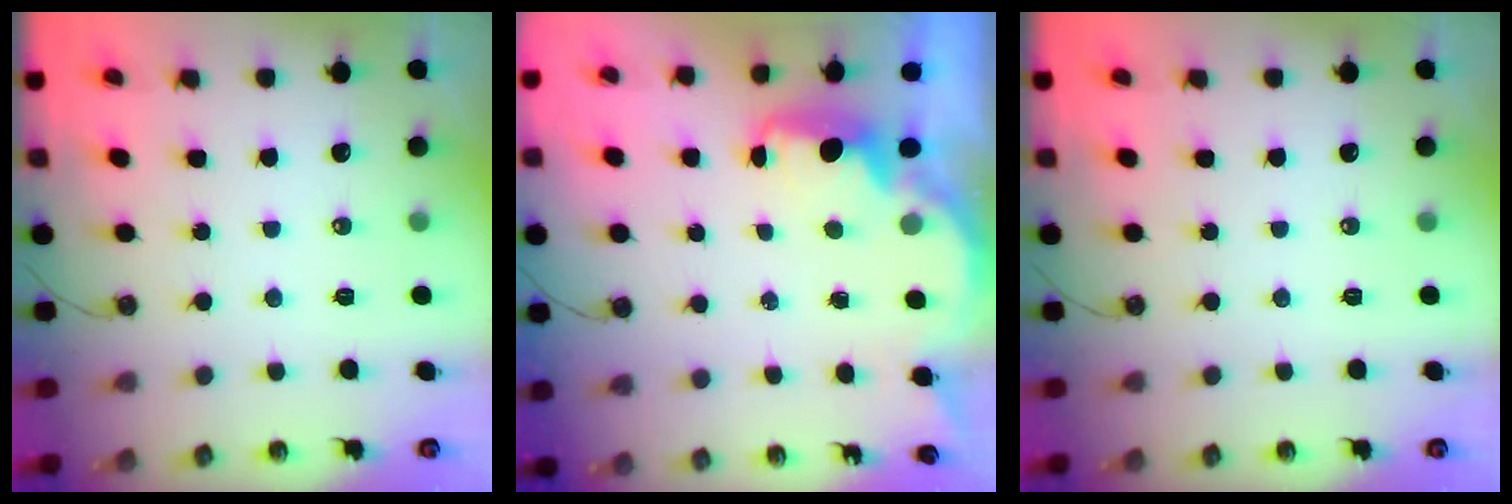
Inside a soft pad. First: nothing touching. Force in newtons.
{"total": 2.2, "press": 2.2, "slide": 0.4}
{"total": 0.0}